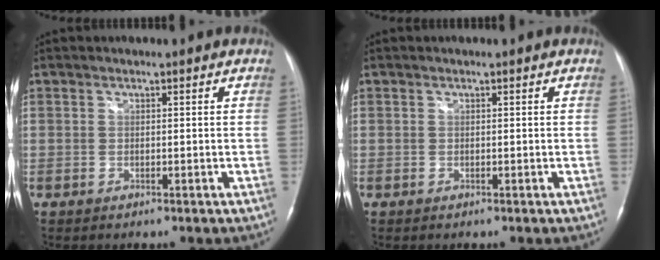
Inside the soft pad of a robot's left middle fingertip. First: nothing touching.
{"total": 0.0}